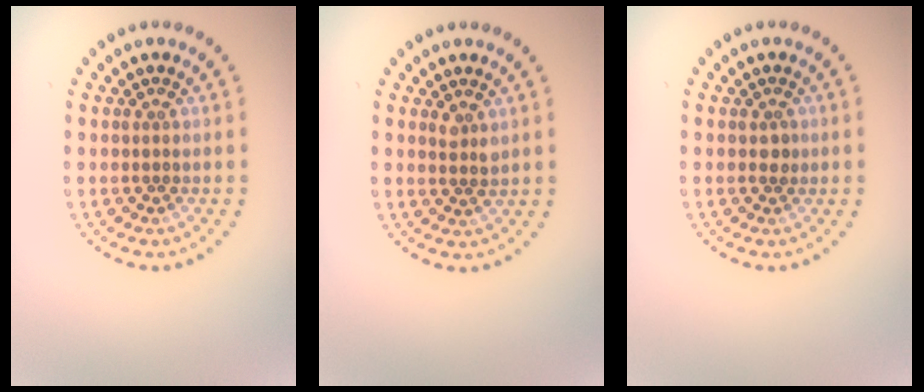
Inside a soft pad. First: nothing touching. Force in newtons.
{"total": 1.2, "press": 1.1, "slide": 0.4}
{"total": 0.8, "press": 0.8, "slide": 0.3}